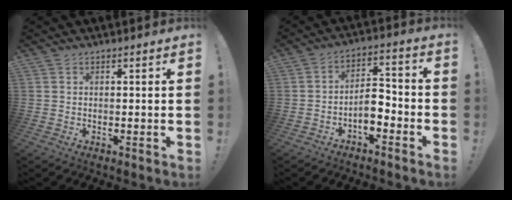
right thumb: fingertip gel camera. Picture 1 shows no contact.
{"total": 7.5, "force": [-3.6, 3.6, 5.5], "torque": [-0.101, 0.010, -0.065]}